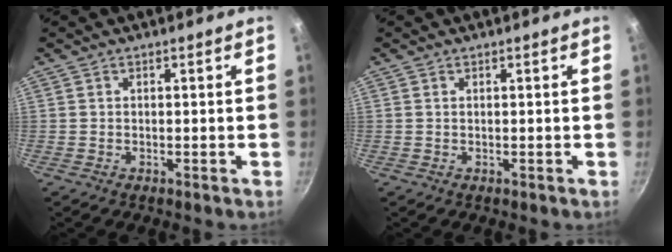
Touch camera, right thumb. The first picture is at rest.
{"total": 0.0}